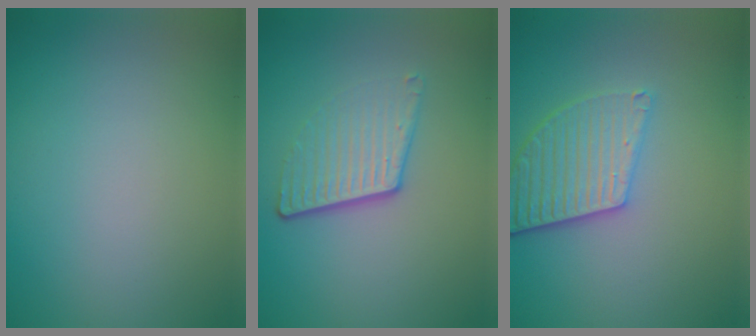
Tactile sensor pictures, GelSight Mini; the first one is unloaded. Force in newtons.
{"total": 4.0, "press": 2.7, "slide": 3.0}
{"total": 4.1, "press": 3.6, "slide": 2.0}